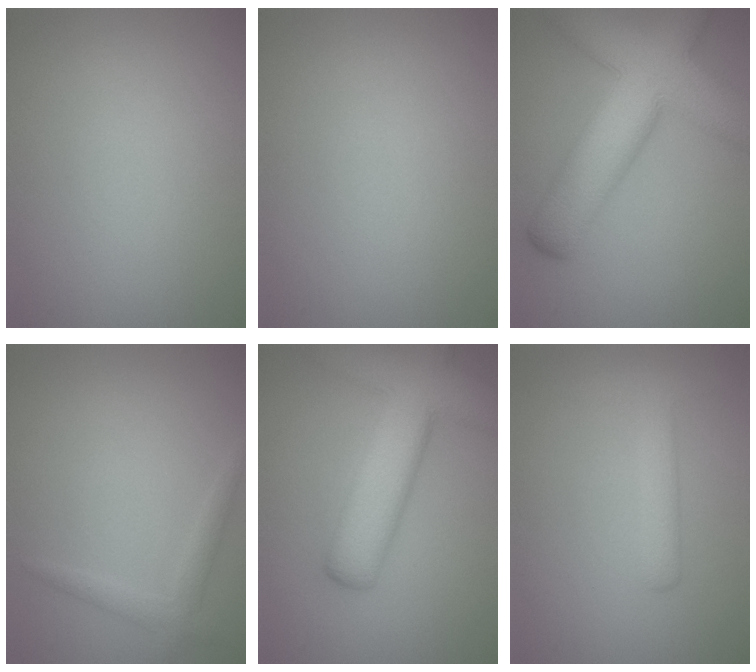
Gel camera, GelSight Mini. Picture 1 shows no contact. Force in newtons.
{"total": 0.0}
{"total": 11.7, "press": 11.6, "slide": 0.6}
{"total": 1.8, "press": 1.8, "slide": 0.1}
{"total": 8.9, "press": 8.9, "slide": 0.7}
{"total": 2.7, "press": 2.7, "slide": 0.1}